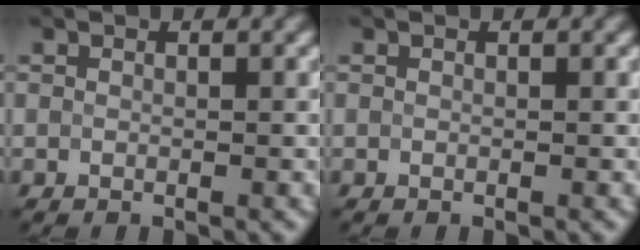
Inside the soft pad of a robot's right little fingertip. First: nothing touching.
{"total": 0.0}